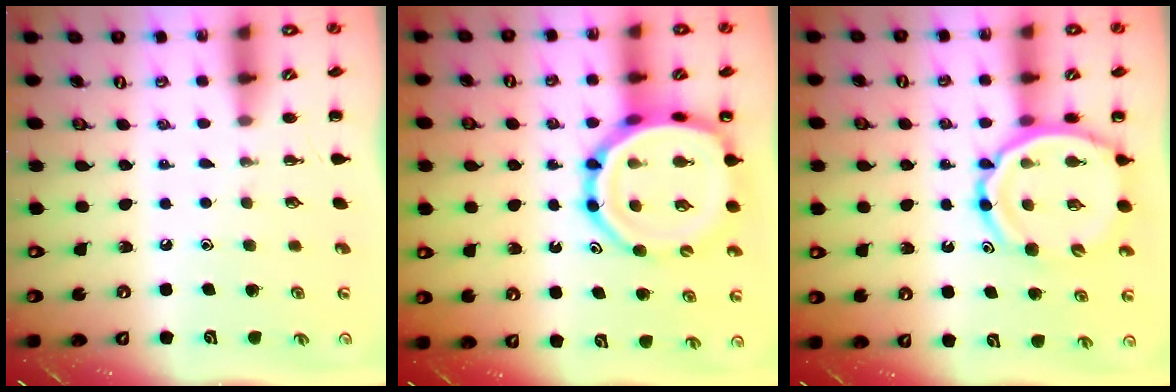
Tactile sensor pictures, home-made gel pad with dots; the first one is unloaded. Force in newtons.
{"total": 17.1, "press": 16.7, "slide": 3.6}
{"total": 13.7, "press": 13.2, "slide": 3.6}